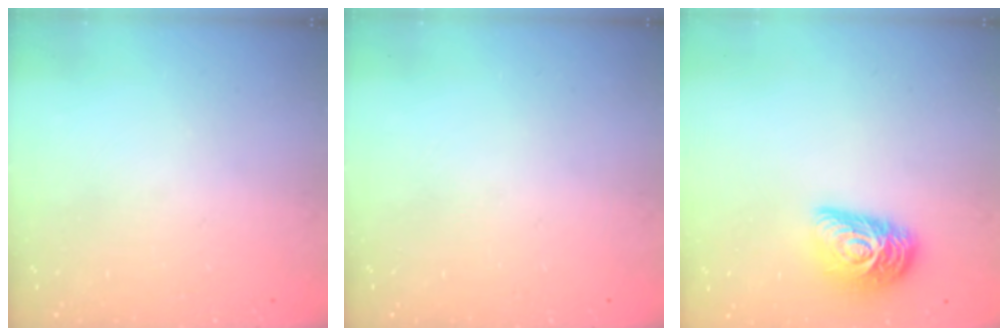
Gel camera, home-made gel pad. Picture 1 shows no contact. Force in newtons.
{"total": 0.0}
{"total": 12.7, "press": 12.7, "slide": 0.7}